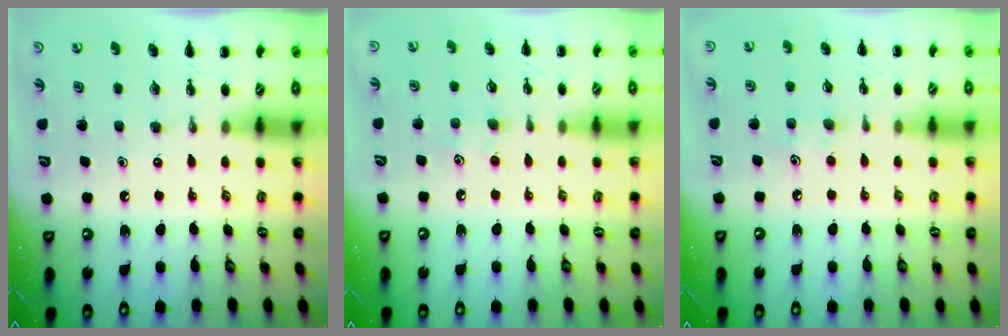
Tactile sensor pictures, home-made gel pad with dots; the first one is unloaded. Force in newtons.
{"total": 4.5, "press": 4.4, "slide": 1.1}
{"total": 3.6, "press": 3.5, "slide": 0.8}